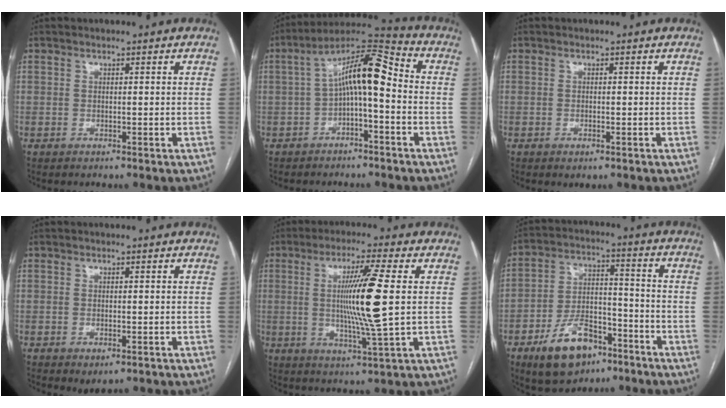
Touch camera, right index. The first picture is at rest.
{"total": 10.9, "force": [-0.4, 2.8, 10.6], "torque": [-0.180, 0.048, -0.007]}
{"total": 1.0, "force": [-0.5, 0.2, 0.8], "torque": [-0.014, -0.003, -0.005]}
{"total": 2.2, "force": [-1.0, 0.9, 1.7], "torque": [-0.025, -0.004, -0.005]}
{"total": 11.7, "force": [1.1, -1.0, 11.6], "torque": [-0.216, -0.011, 0.020]}
{"total": 12.5, "force": [-7.5, 6.5, 7.5], "torque": [-0.139, 0.014, -0.123]}